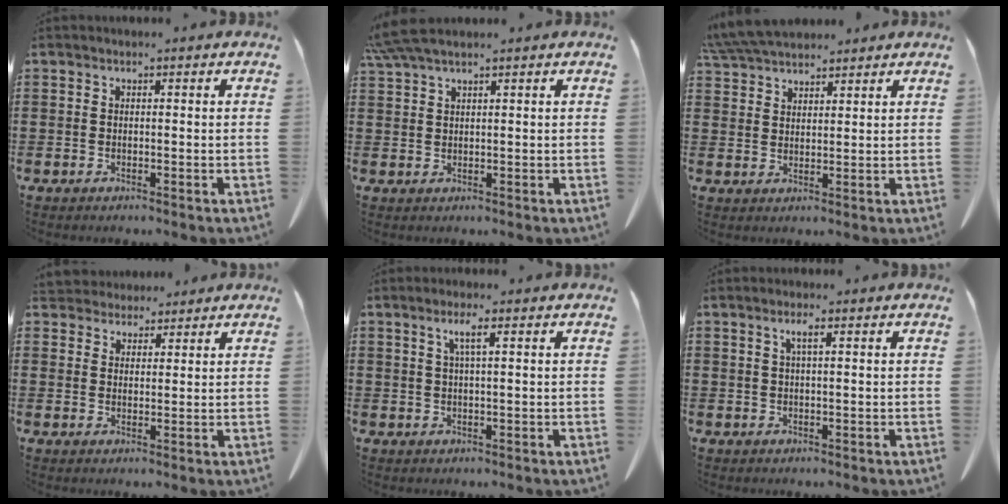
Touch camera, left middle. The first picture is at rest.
{"total": 3.9, "force": [3.2, 0.4, 2.3], "torque": [-0.054, -0.002, 0.061]}
{"total": 6.1, "force": [5.7, 1.3, 1.8], "torque": [-0.053, -0.011, 0.109]}
{"total": 3.4, "force": [3.1, 1.3, 0.0], "torque": [-0.012, -0.005, 0.061]}
{"total": 2.9, "force": [1.1, 0.2, 2.7], "torque": [-0.056, 0.003, 0.018]}
{"total": 1.9, "force": [0.7, 0.2, 1.8], "torque": [-0.036, 0.001, 0.011]}